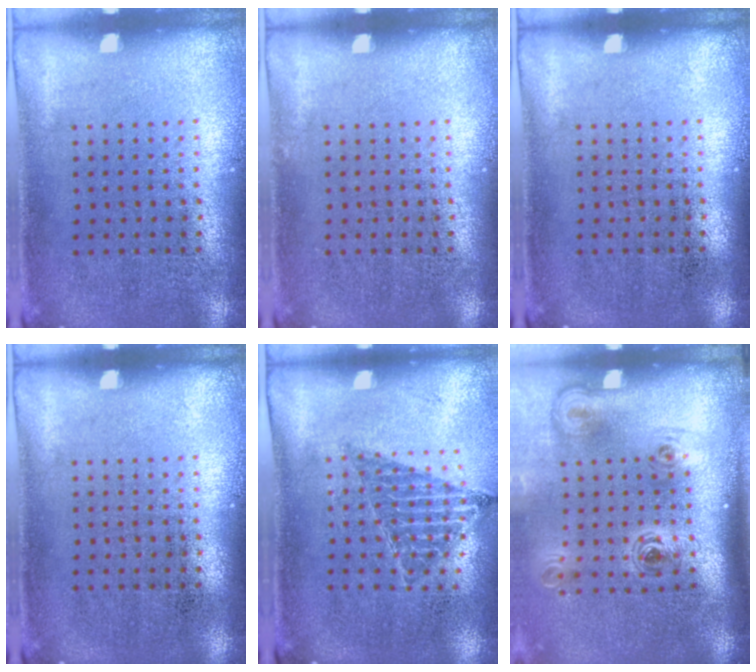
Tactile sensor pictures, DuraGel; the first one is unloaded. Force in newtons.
{"total": 0.0}
{"total": 0.0}
{"total": 0.0}
{"total": 0.9, "press": 0.9, "slide": 0.1}
{"total": 2.2, "press": 1.5, "slide": 1.7}